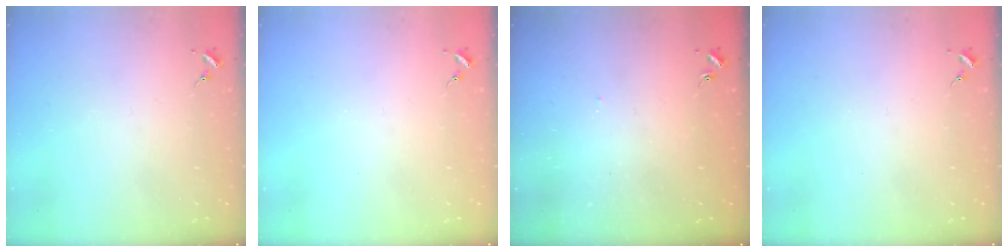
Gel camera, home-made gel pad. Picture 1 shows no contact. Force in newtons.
{"total": 0.0}
{"total": 2.7, "press": 2.7, "slide": 0.1}
{"total": 0.0}